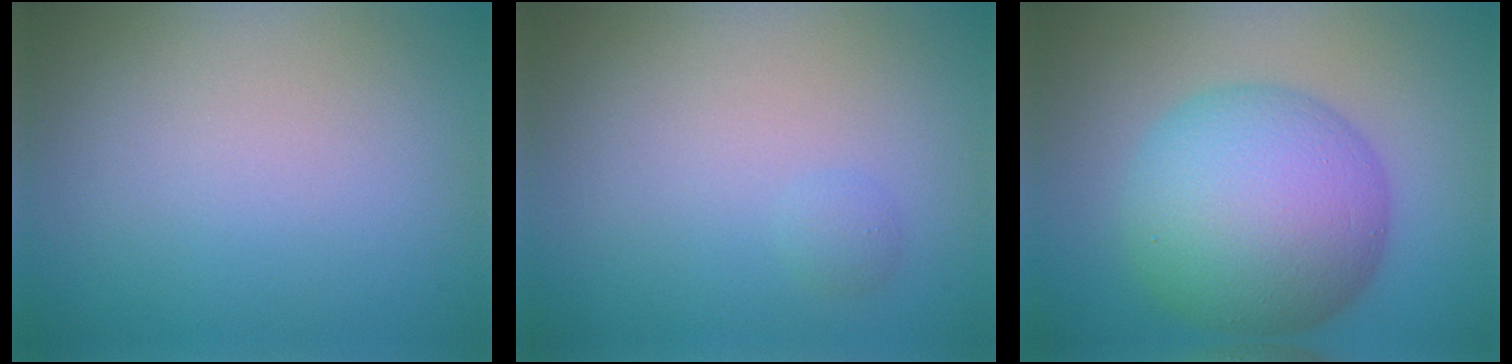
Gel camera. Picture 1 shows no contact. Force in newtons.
{"total": 0.7, "press": 0.7, "slide": 0.1}
{"total": 11.5, "press": 11.5, "slide": 0.1}